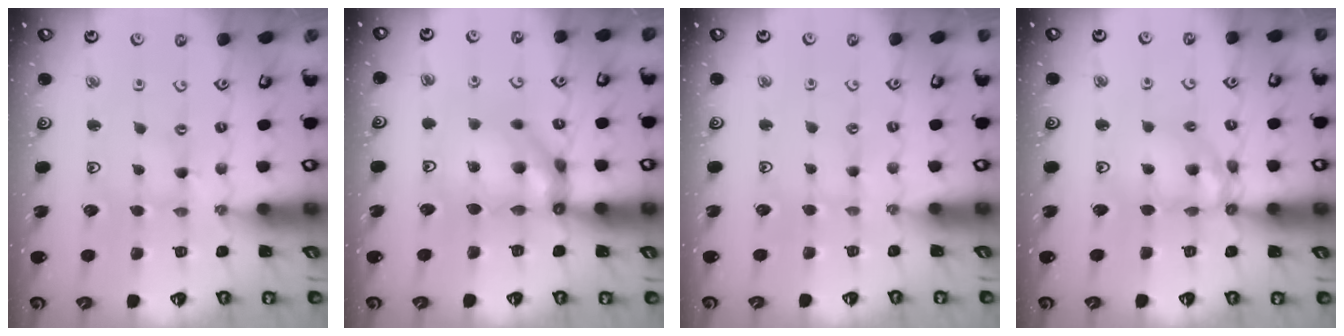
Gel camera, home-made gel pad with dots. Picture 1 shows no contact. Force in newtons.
{"total": 11.2, "press": 11.0, "slide": 2.4}
{"total": 1.0, "press": 1.0, "slide": 0.2}
{"total": 10.7, "press": 10.6, "slide": 1.2}